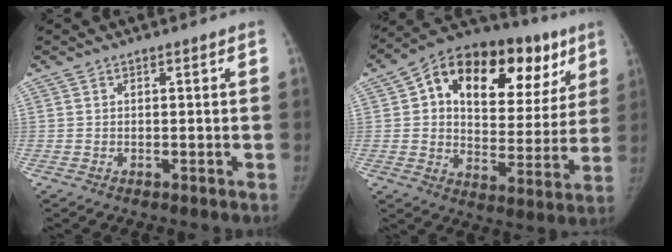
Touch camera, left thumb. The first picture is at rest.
{"total": 27.0, "force": [11.3, 15.7, 18.8], "torque": [-0.228, 0.029, 0.173]}